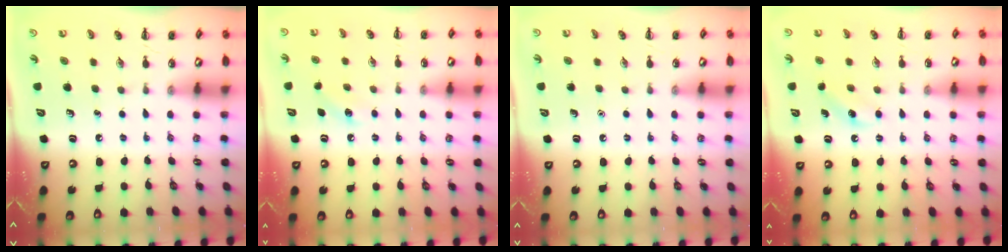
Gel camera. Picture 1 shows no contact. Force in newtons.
{"total": 6.2, "press": 6.1, "slide": 1.3}
{"total": 1.6, "press": 1.6, "slide": 0.1}
{"total": 4.9, "press": 4.7, "slide": 1.3}